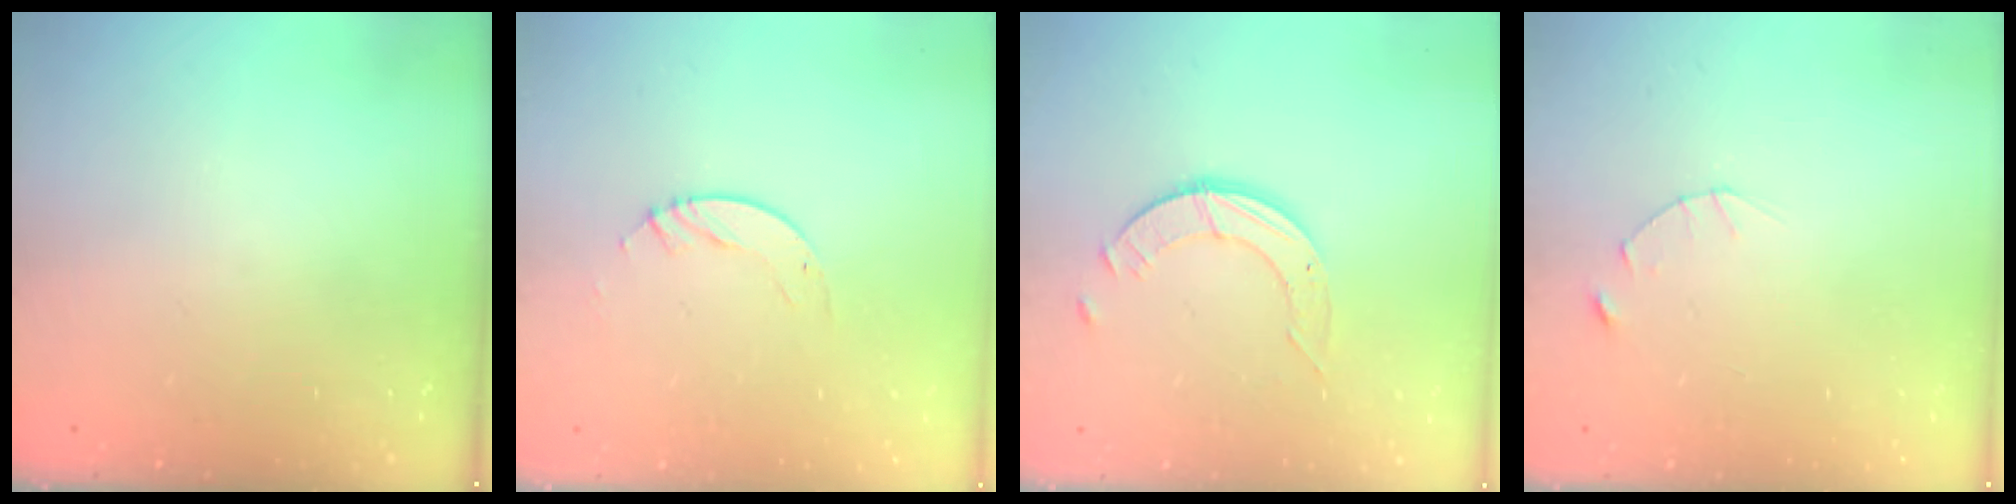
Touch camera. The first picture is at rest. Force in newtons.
{"total": 3.1, "press": 3.1, "slide": 0.3}
{"total": 3.6, "press": 3.6, "slide": 0.4}
{"total": 2.5, "press": 2.4, "slide": 0.3}